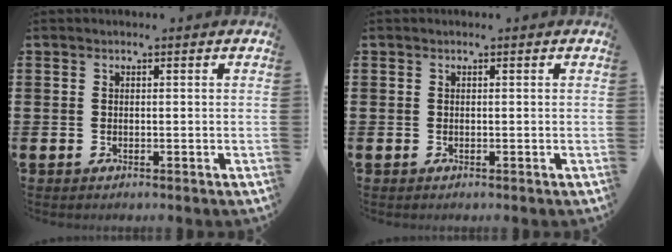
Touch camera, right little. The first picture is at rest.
{"total": 0.0}